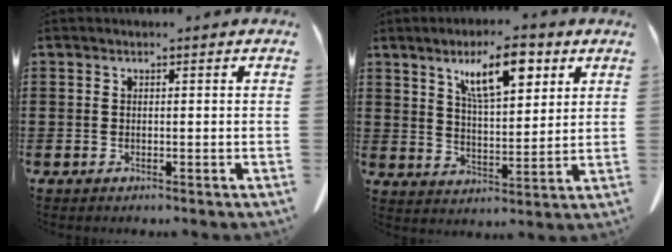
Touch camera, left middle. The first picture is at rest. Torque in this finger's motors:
{"motor_torque": [2.14, 0.00, 0.36, 0.12]}